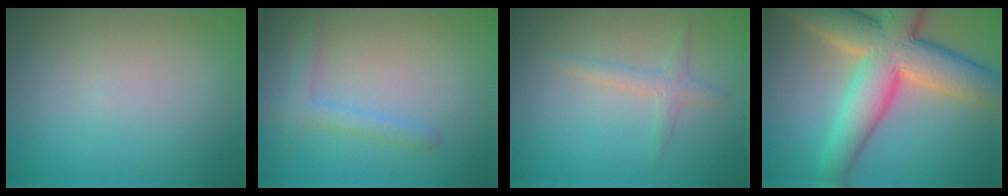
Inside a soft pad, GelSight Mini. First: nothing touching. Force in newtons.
{"total": 1.9, "press": 1.9, "slide": 0.1}
{"total": 1.6, "press": 1.6, "slide": 0.0}
{"total": 11.3, "press": 11.3, "slide": 0.7}